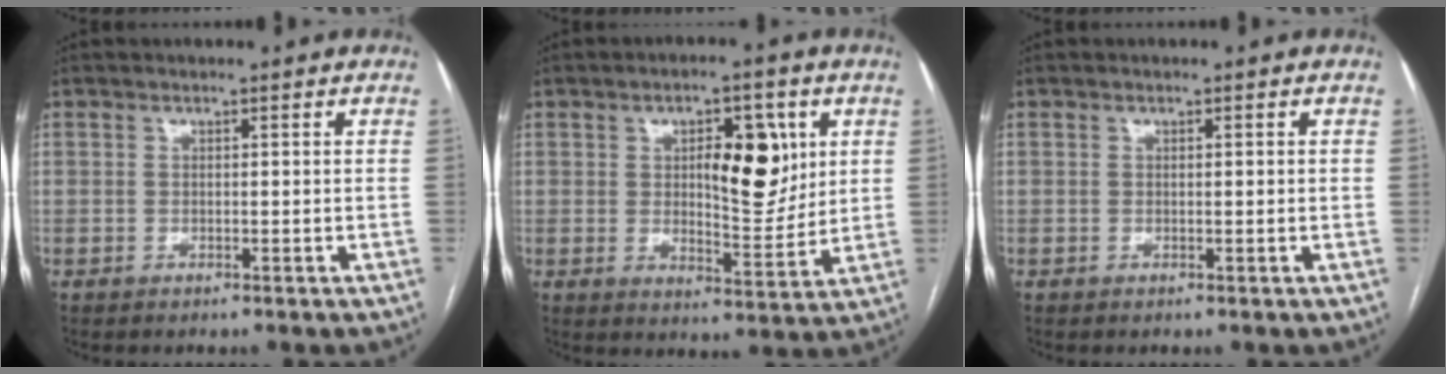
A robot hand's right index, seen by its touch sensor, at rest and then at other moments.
{"total": 10.1, "force": [2.9, 3.9, 8.8], "torque": [-0.127, 0.004, 0.048]}
{"total": 0.5, "force": [0.0, 0.0, 0.5], "torque": [-0.009, 0.000, 0.001]}